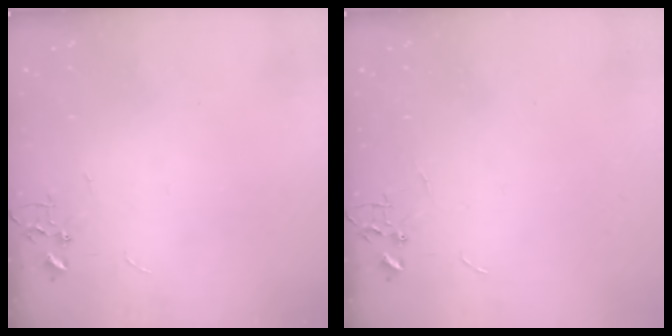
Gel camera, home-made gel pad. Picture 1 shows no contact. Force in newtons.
{"total": 0.0}